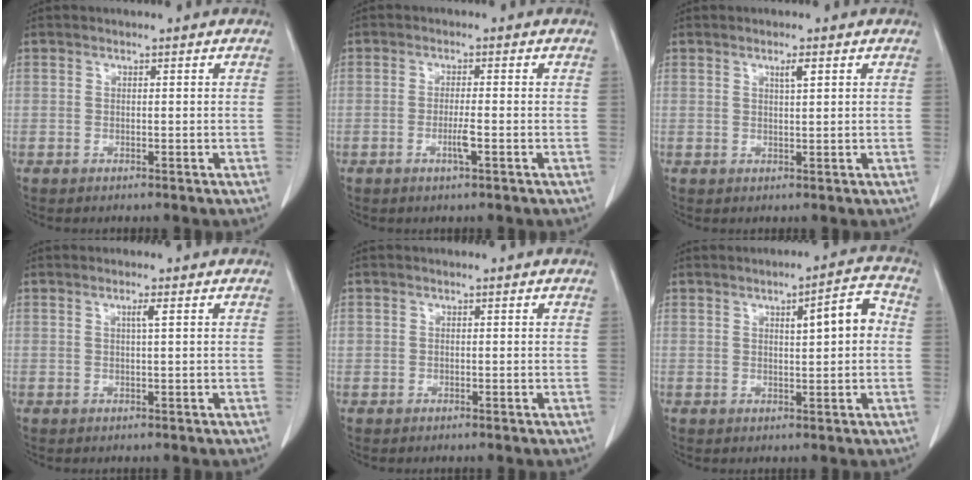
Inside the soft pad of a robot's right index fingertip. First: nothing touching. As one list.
[{"total": 2.6, "force": [-1.0, 0.0, 2.4], "torque": [-0.047, -0.004, -0.018]}, {"total": 1.7, "force": [0.9, 0.1, 1.4], "torque": [-0.027, -0.003, 0.015]}, {"total": 1.3, "force": [0.5, -0.2, 1.2], "torque": [-0.023, 0.000, 0.008]}, {"total": 0.6, "force": [0.1, 0.5, 0.1], "torque": [0.004, 0.007, 0.001]}, {"total": 5.9, "force": [1.0, 1.1, 5.7], "torque": [-0.083, 0.017, 0.013]}]